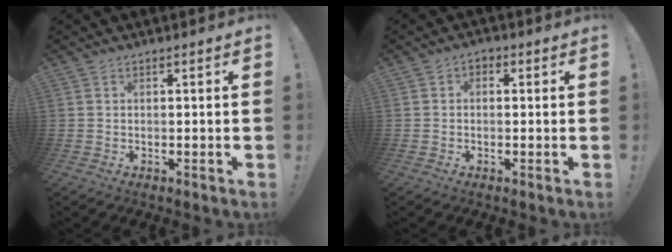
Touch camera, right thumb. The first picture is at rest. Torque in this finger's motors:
{"motor_torque": [0.03, -0.20, 0.01, -0.08, 0.00]}